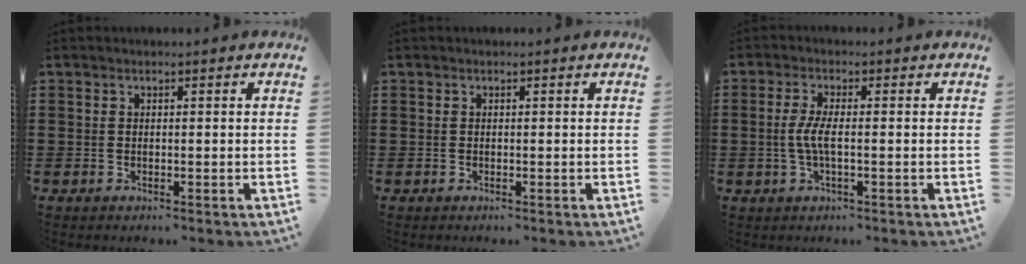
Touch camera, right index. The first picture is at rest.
{"total": 0.0}
{"total": 3.9, "force": [-0.5, 0.8, 3.8], "torque": [-0.099, -0.011, -0.020]}